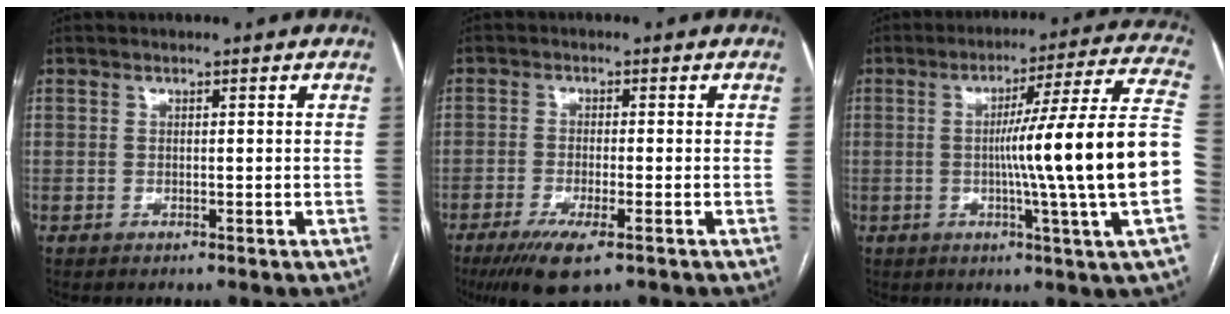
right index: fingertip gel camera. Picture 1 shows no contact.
{"total": 7.3, "force": [-4.4, 1.0, 5.7], "torque": [-0.103, -0.019, -0.073]}
{"total": 19.4, "force": [-2.1, -2.7, 19.1], "torque": [-0.238, 0.008, -0.044]}